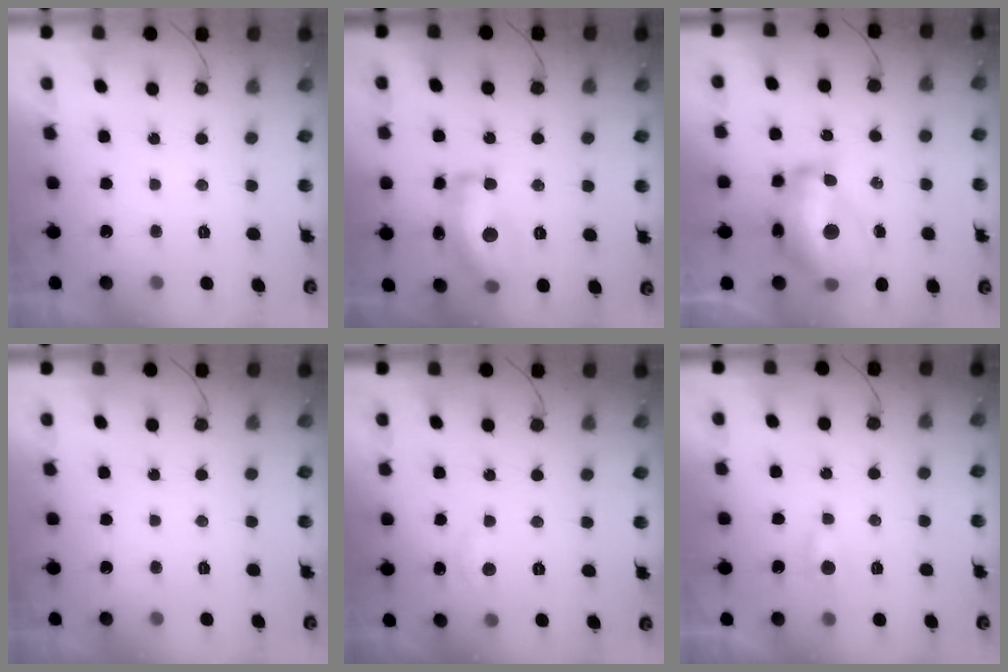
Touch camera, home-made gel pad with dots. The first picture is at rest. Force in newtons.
{"total": 15.5, "press": 15.5, "slide": 0.6}
{"total": 17.8, "press": 17.7, "slide": 2.1}
{"total": 0.0}
{"total": 4.8, "press": 4.7, "slide": 0.7}
{"total": 3.3, "press": 3.3, "slide": 0.4}